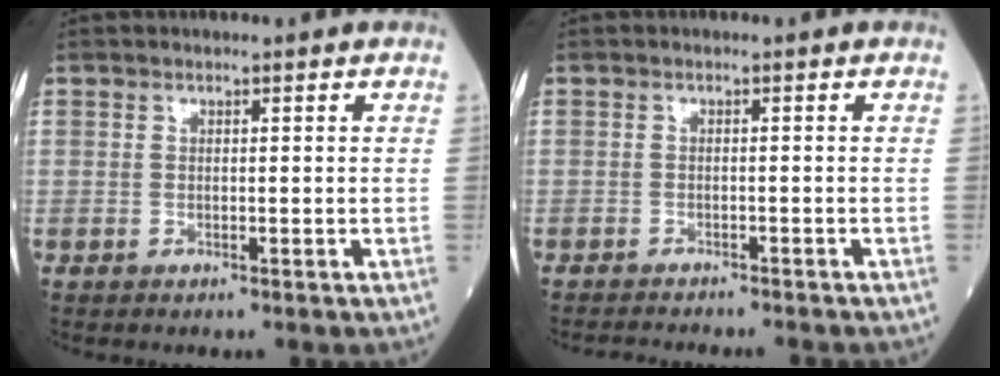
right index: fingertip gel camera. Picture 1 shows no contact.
{"total": 7.3, "force": [-6.9, 0.7, 2.3], "torque": [-0.026, -0.014, -0.092]}